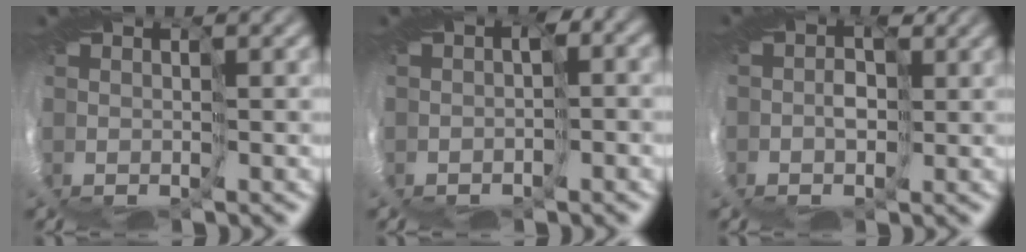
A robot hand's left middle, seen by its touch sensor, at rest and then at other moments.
{"total": 4.3, "force": [-0.4, 3.1, 2.9], "torque": [-0.038, -0.005, 0.006]}
{"total": 1.8, "force": [-0.2, 1.6, 0.8], "torque": [-0.011, 0.001, -0.001]}